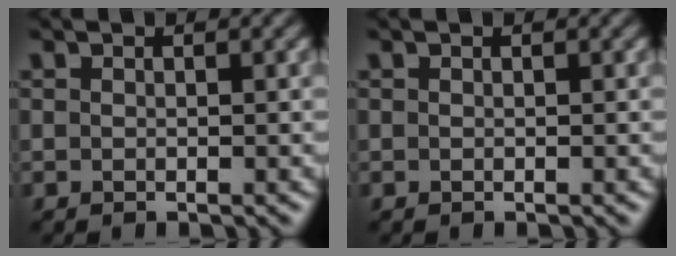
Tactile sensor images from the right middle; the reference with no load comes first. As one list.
[{"total": 0.0}]